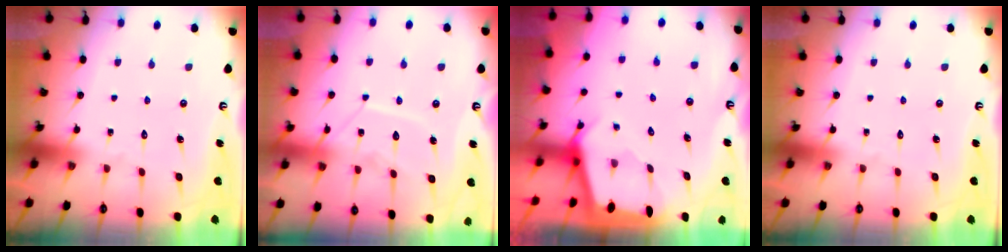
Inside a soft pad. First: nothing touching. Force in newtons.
{"total": 10.1, "press": 10.1, "slide": 0.8}
{"total": 2.1, "press": 2.1, "slide": 0.1}
{"total": 0.0}